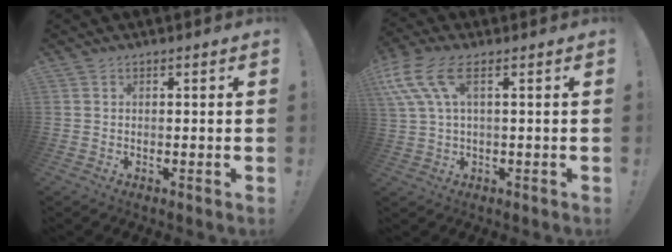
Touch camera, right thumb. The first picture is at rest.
{"total": 10.0, "force": [3.8, 4.2, 8.3], "torque": [-0.171, -0.006, 0.078]}